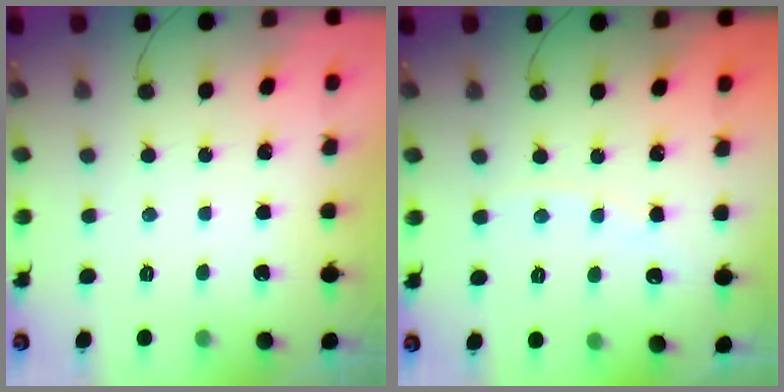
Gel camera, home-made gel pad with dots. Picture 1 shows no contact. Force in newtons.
{"total": 2.4, "press": 2.4, "slide": 0.4}